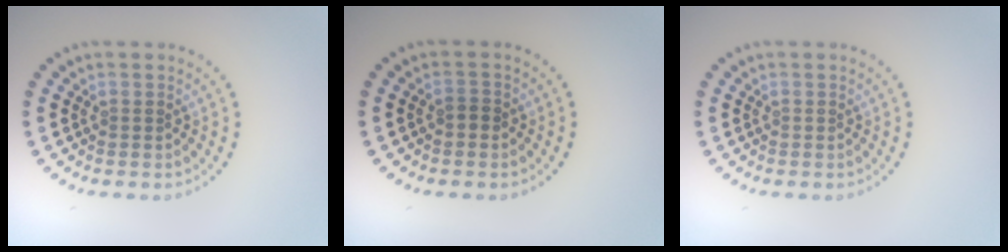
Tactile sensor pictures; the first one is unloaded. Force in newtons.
{"total": 0.7, "press": 0.7, "slide": 0.3}
{"total": 0.0}